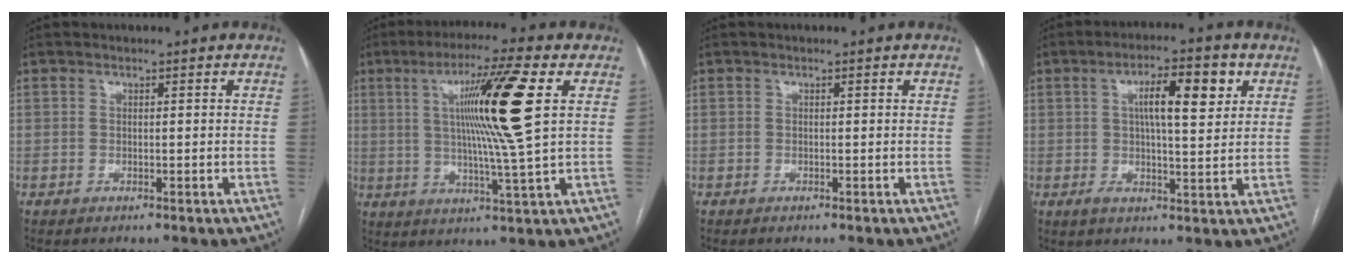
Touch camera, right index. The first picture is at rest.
{"total": 14.1, "force": [3.5, -1.5, 13.6], "torque": [-0.236, 0.000, 0.057]}
{"total": 0.0}
{"total": 9.2, "force": [2.9, 2.0, 8.5], "torque": [-0.141, 0.019, 0.047]}